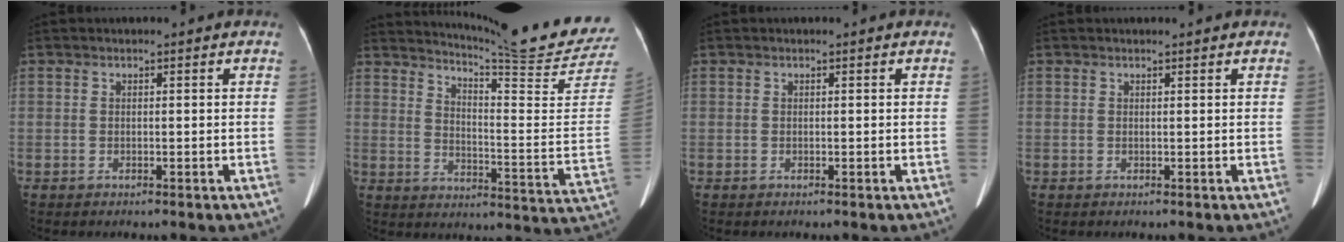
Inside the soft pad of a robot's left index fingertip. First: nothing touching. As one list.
[{"total": 19.8, "force": [18.4, -1.9, 7.1], "torque": [-0.120, -0.121, 0.232]}, {"total": 0.0}, {"total": 1.0, "force": [0.9, 0.0, 0.3], "torque": [-0.010, 0.006, 0.013]}]